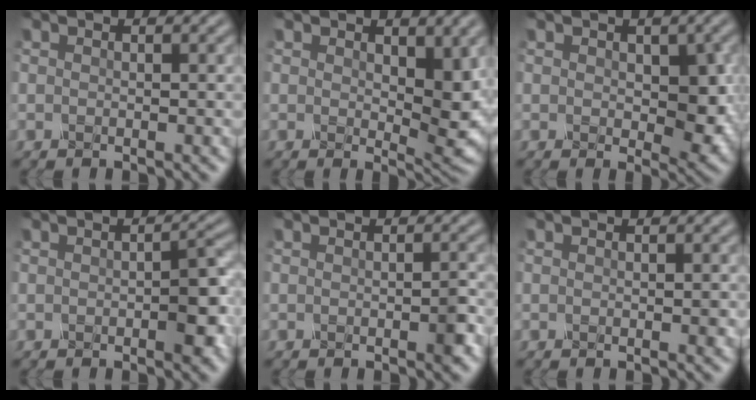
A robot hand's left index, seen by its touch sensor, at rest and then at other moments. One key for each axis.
{"total": 5.1, "fx": 0.7, "fy": 2.2, "fz": 4.6, "tx": -0.087, "ty": -0.007, "tz": 0.023}
{"total": 4.0, "fx": -0.2, "fy": 2.2, "fz": 3.3, "tx": -0.057, "ty": -0.005, "tz": 0.006}
{"total": 2.8, "fx": -1.2, "fy": 0.4, "fz": 2.5, "tx": -0.052, "ty": 0.000, "tz": -0.012}
{"total": 1.7, "fx": -1.1, "fy": 0.1, "fz": 1.3, "tx": -0.031, "ty": -0.001, "tz": -0.008}
{"total": 0.7, "fx": -0.3, "fy": 0.1, "fz": 0.6, "tx": -0.009, "ty": 0.002, "tz": 0.003}